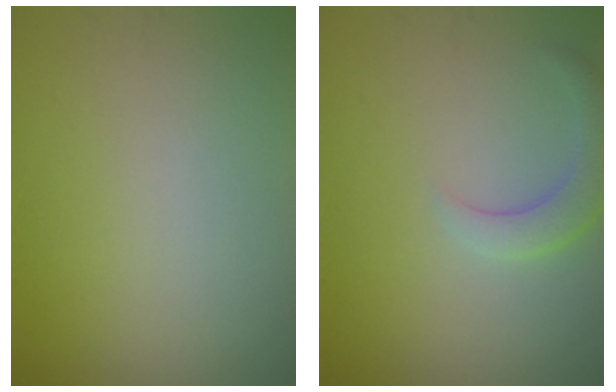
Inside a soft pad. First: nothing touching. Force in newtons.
{"total": 2.7, "press": 2.7, "slide": 0.2}